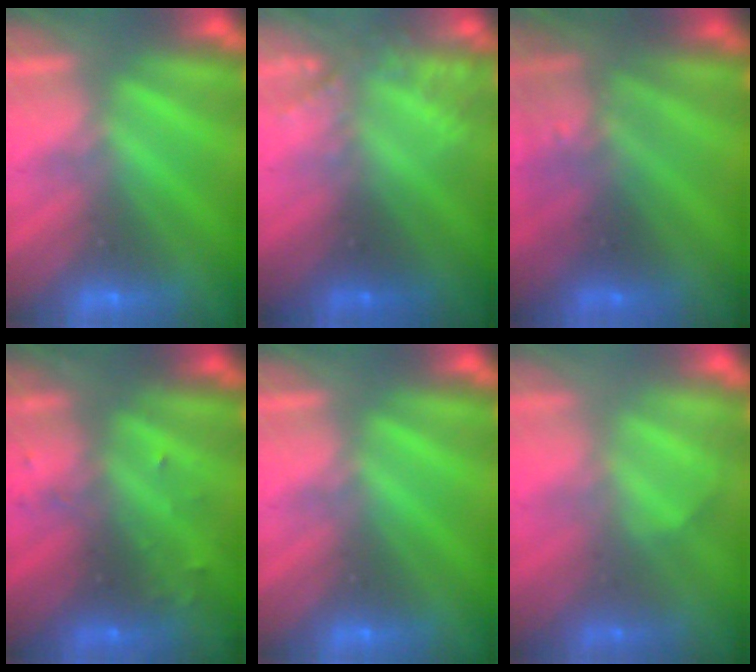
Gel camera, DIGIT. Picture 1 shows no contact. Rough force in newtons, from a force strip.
{"total": 2.0}
{"total": 2.9}
{"total": 3.0}
{"total": 0.0}
{"total": 2.3}